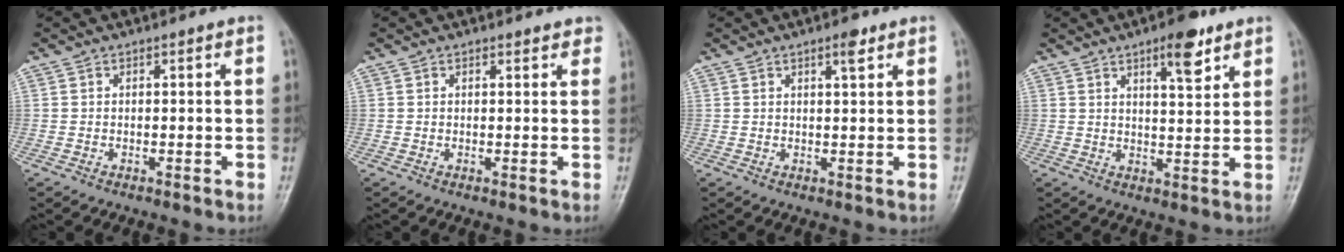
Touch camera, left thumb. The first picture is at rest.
{"total": 1.8, "force": [1.5, 0.8, 0.8], "torque": [0.006, -0.002, 0.012]}
{"total": 2.7, "force": [1.6, 0.7, 2.0], "torque": [-0.027, -0.009, 0.024]}
{"total": 7.3, "force": [4.5, 2.3, 5.3], "torque": [-0.065, -0.025, 0.063]}